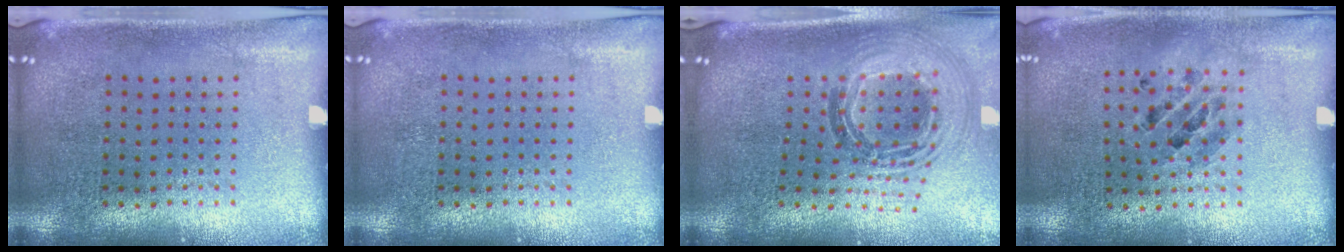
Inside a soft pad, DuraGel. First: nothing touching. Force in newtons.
{"total": 0.0}
{"total": 1.4, "press": 1.2, "slide": 0.7}
{"total": 0.8, "press": 0.8, "slide": 0.0}